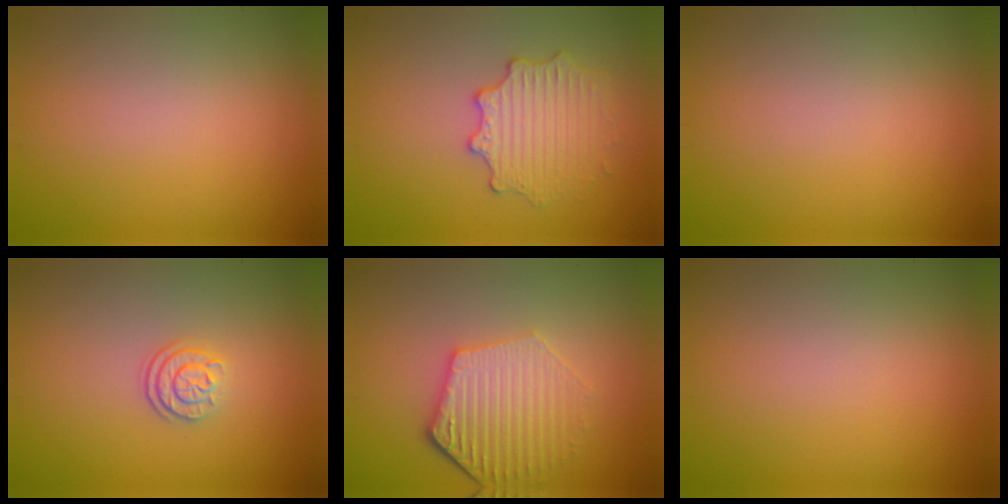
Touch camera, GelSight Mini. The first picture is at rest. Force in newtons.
{"total": 3.2, "press": 3.1, "slide": 0.4}
{"total": 0.0}
{"total": 2.4, "press": 1.8, "slide": 1.6}
{"total": 5.5, "press": 4.3, "slide": 3.5}
{"total": 0.0}